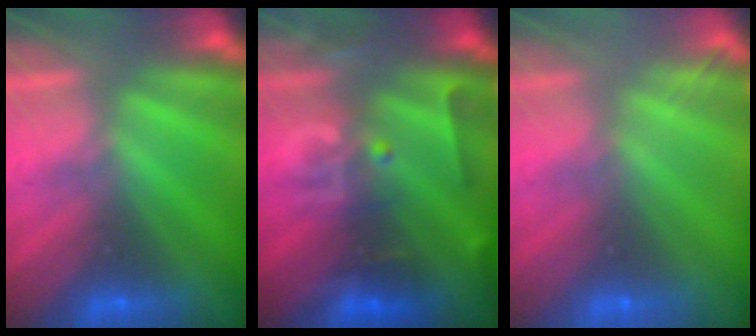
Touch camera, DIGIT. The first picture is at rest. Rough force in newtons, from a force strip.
{"total": 2.9}
{"total": 2.1}